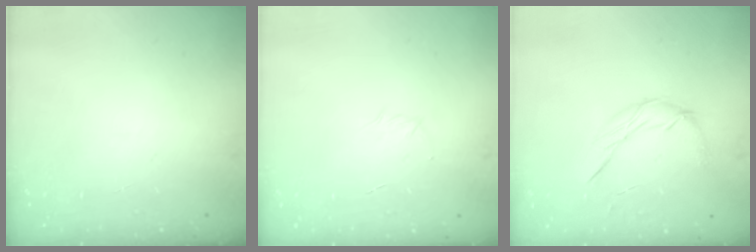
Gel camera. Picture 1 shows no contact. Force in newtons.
{"total": 2.9, "press": 2.8, "slide": 0.8}
{"total": 7.9, "press": 7.9, "slide": 0.2}